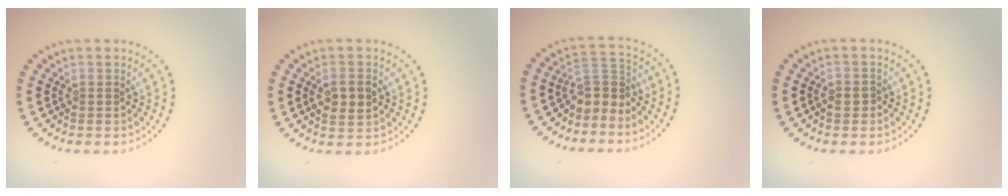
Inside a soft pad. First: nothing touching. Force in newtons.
{"total": 2.5, "press": 2.5, "slide": 0.5}
{"total": 2.7, "press": 1.9, "slide": 2.0}
{"total": 0.9, "press": 0.8, "slide": 0.3}